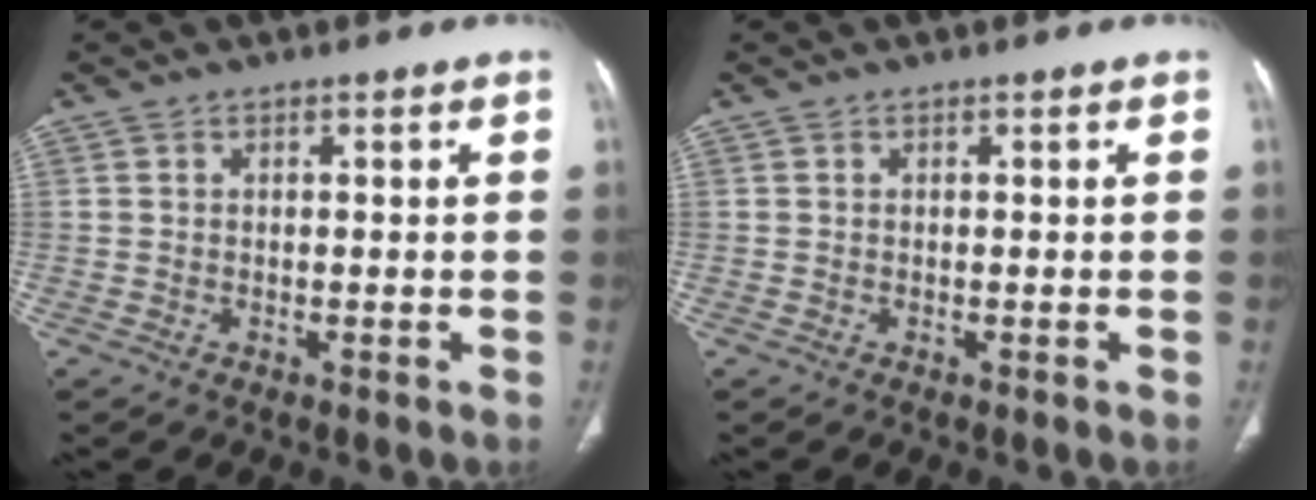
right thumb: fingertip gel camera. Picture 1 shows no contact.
{"total": 0.0}